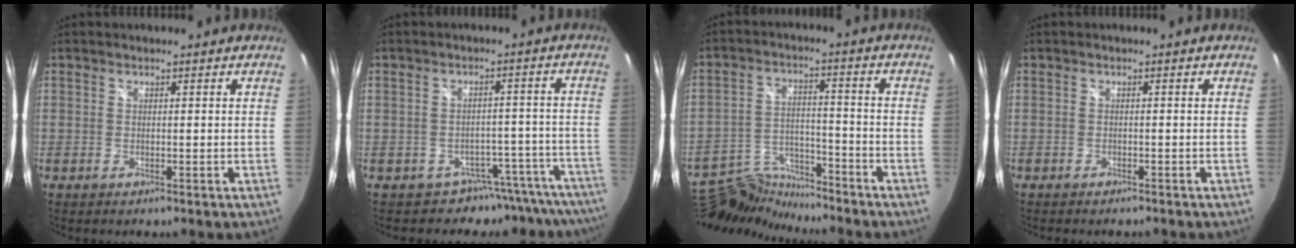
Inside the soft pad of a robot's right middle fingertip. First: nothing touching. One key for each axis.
{"total": 10.4, "fx": -9.5, "fy": 4.1, "fz": 0.5, "tx": 0.015, "ty": 0.041, "tz": -0.115}
{"total": 13.9, "fx": -13.4, "fy": 2.0, "fz": 3.2, "tx": -0.083, "ty": 0.002, "tz": -0.236}
{"total": 2.4, "fx": -2.1, "fy": 0.9, "fz": 0.8, "tx": -0.022, "ty": -0.012, "tz": -0.032}